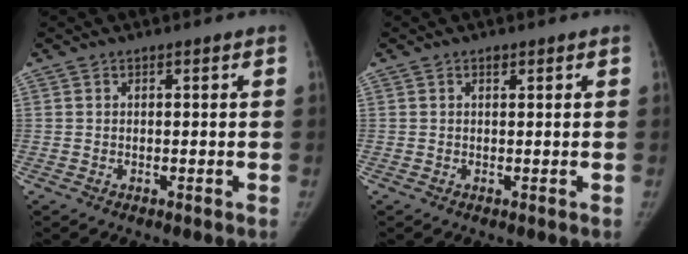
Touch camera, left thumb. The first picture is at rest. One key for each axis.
{"total": 0.9, "fx": 0.6, "fy": 0.4, "fz": 0.5, "tx": -0.006, "ty": -0.003, "tz": 0.009}